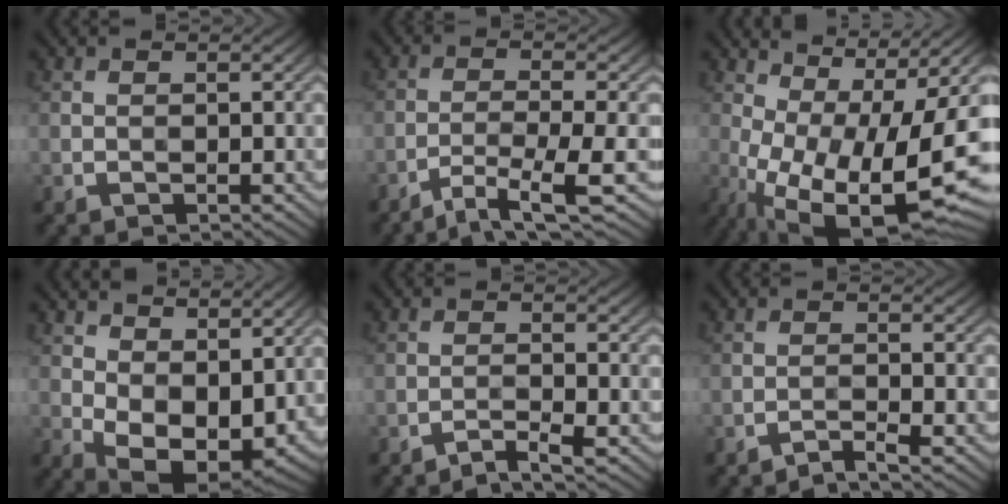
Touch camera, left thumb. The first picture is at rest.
{"total": 6.2, "force": [-3.7, 0.9, 4.9], "torque": [-0.083, -0.002, -0.069]}
{"total": 18.2, "force": [-4.8, 7.6, 15.8], "torque": [-0.267, -0.031, -0.067]}
{"total": 11.0, "force": [1.6, 6.6, 8.6], "torque": [-0.170, -0.024, 0.041]}
{"total": 2.5, "force": [-1.8, 0.2, 1.7], "torque": [-0.027, 0.004, -0.048]}
{"total": 2.2, "force": [-1.7, 0.1, 1.4], "torque": [-0.017, 0.006, -0.046]}